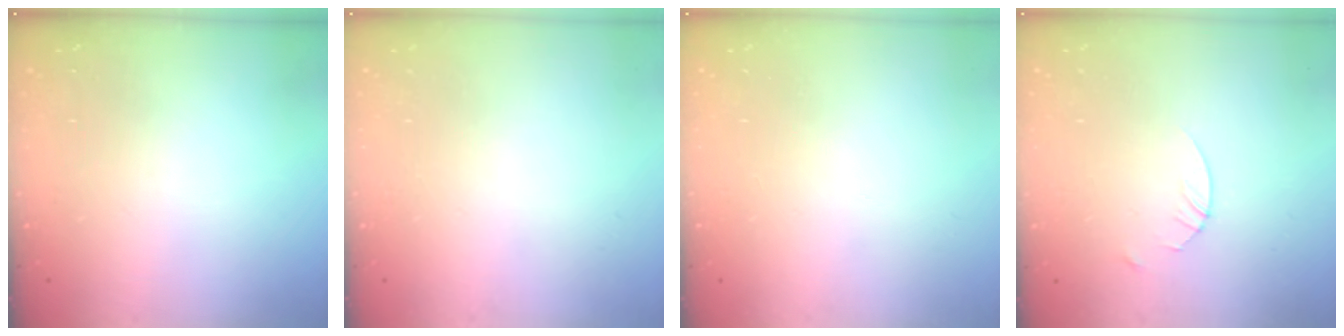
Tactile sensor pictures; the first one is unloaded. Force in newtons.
{"total": 0.0}
{"total": 0.0}
{"total": 1.4, "press": 1.4, "slide": 0.2}